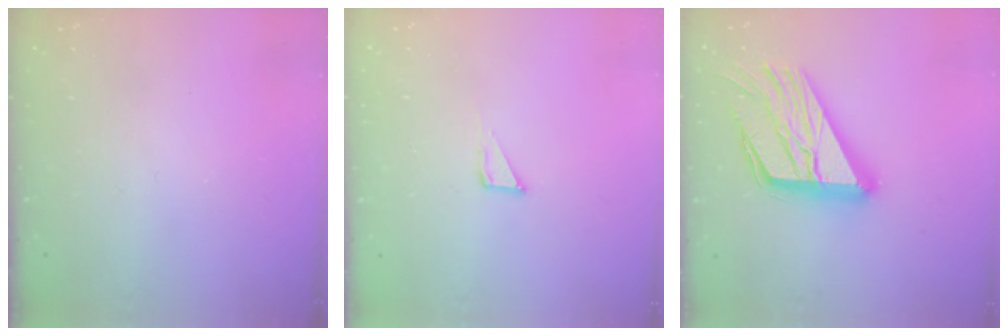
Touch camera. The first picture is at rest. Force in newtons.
{"total": 2.3, "press": 2.3, "slide": 0.1}
{"total": 23.5, "press": 23.3, "slide": 2.3}